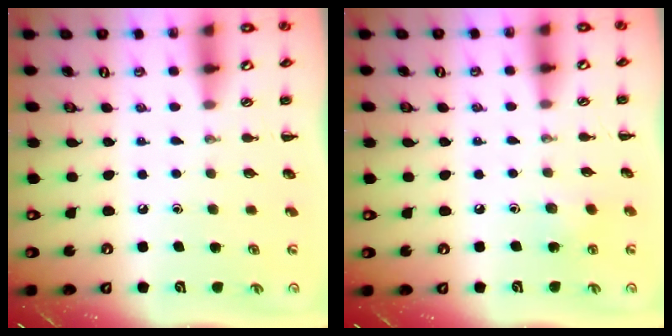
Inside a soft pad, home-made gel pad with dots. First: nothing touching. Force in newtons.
{"total": 4.0, "press": 3.9, "slide": 1.0}